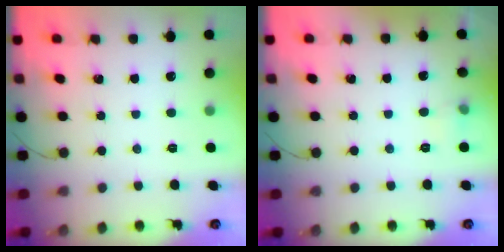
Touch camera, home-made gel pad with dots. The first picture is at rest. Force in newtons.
{"total": 4.6, "press": 4.4, "slide": 1.3}